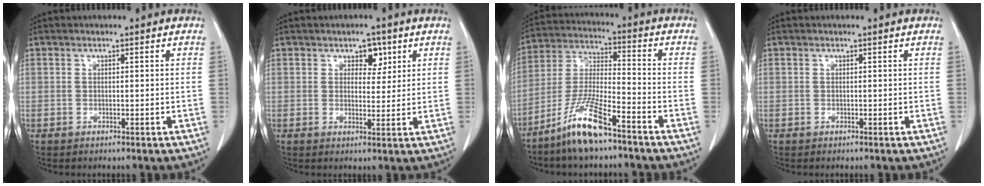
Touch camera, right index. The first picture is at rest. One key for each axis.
{"total": 3.3, "fx": 1.7, "fy": 2.0, "fz": 2.0, "tx": -0.023, "ty": 0.003, "tz": 0.025}
{"total": 11.2, "fx": -7.9, "fy": 1.4, "fz": 7.9, "tx": -0.170, "ty": -0.021, "tz": -0.155}
{"total": 0.0}